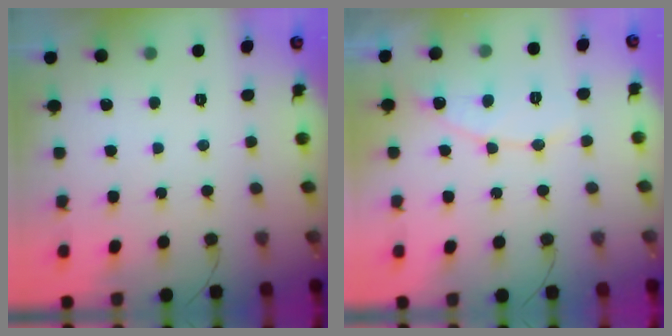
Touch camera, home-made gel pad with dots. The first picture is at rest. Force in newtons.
{"total": 7.6, "press": 7.6, "slide": 0.6}